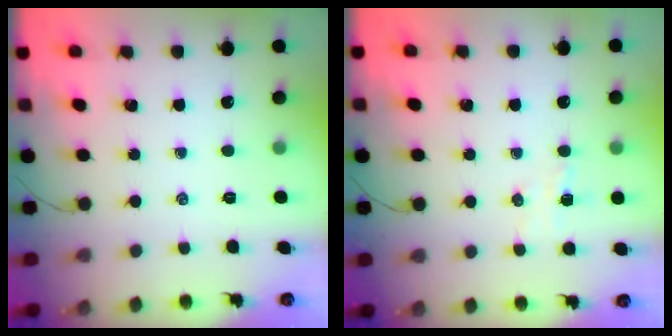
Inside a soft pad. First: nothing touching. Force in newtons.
{"total": 3.9, "press": 3.8, "slide": 0.8}